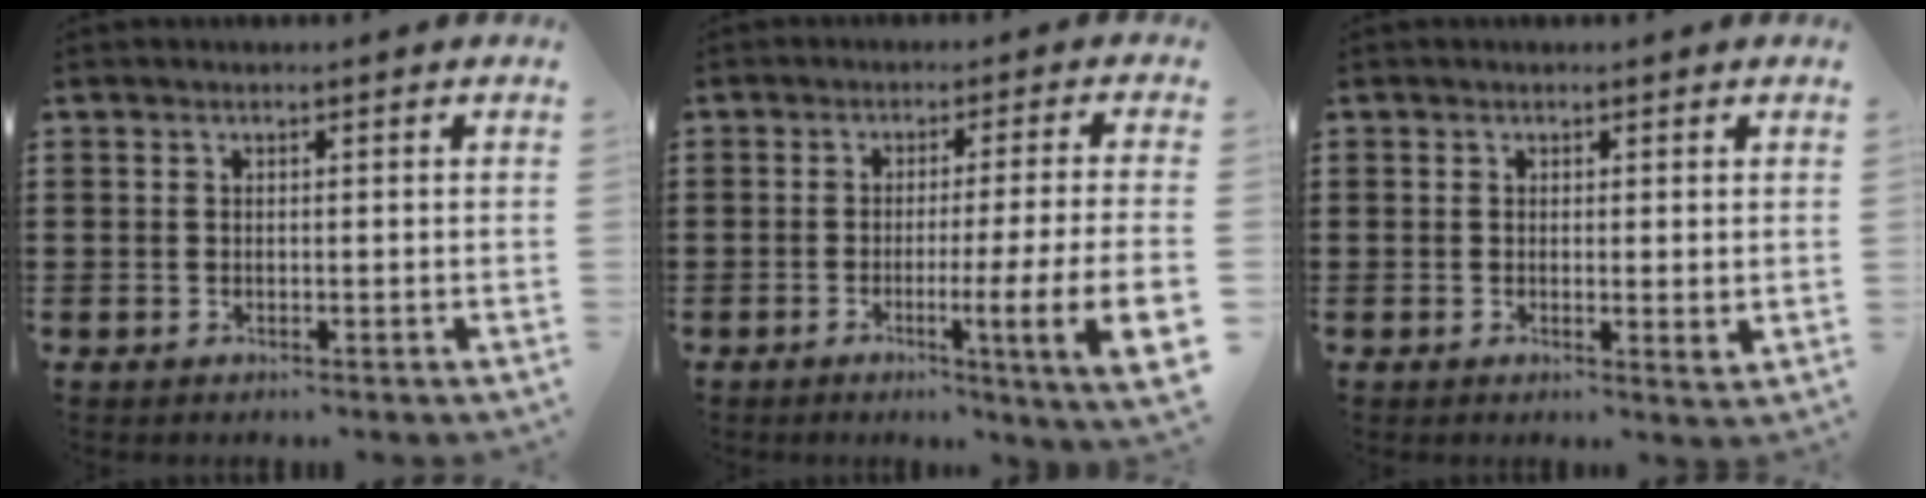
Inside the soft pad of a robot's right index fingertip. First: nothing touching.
{"total": 6.6, "force": [-1.5, -0.5, 6.4], "torque": [-0.108, -0.019, -0.031]}
{"total": 1.2, "force": [0.5, 0.2, 1.1], "torque": [-0.022, 0.001, 0.010]}